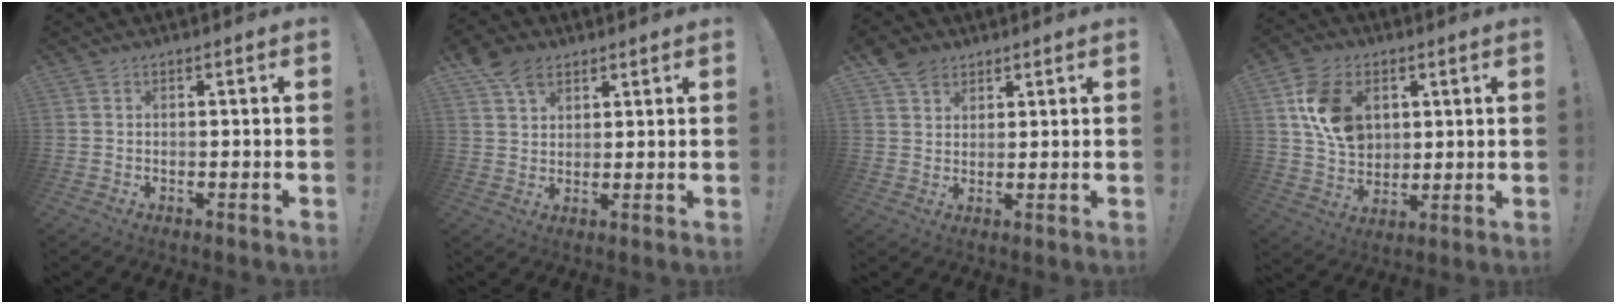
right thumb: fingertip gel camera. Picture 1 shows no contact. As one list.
[{"total": 7.9, "force": [4.7, 5.3, 3.4], "torque": [-0.048, -0.018, 0.092]}, {"total": 5.8, "force": [3.9, 4.0, 1.7], "torque": [-0.024, -0.017, 0.076]}, {"total": 15.0, "force": [4.8, 11.2, 8.8], "torque": [-0.141, -0.009, 0.096]}]